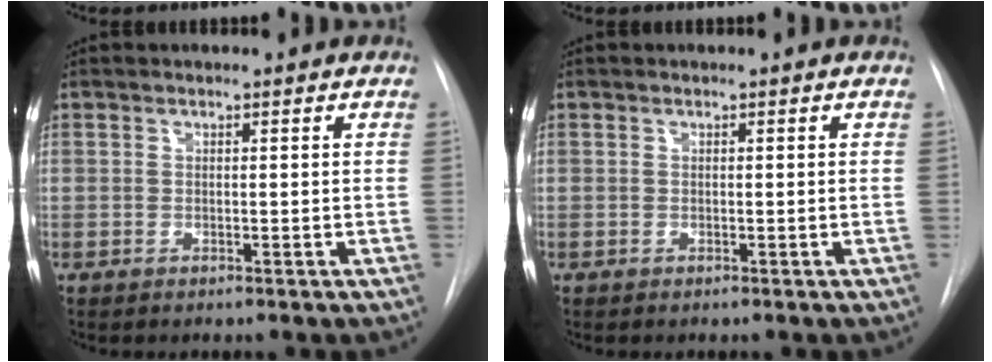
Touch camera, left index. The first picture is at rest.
{"total": 0.0}